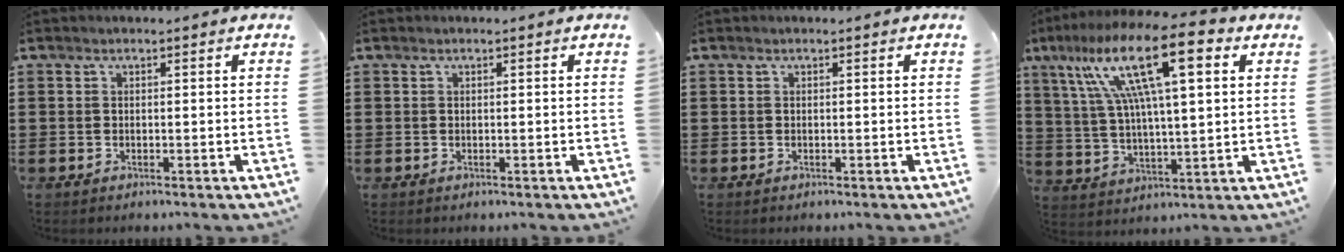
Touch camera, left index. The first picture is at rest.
{"total": 0.0}
{"total": 0.0}
{"total": 17.3, "force": [8.3, 4.1, 14.6], "torque": [-0.285, -0.010, 0.128]}